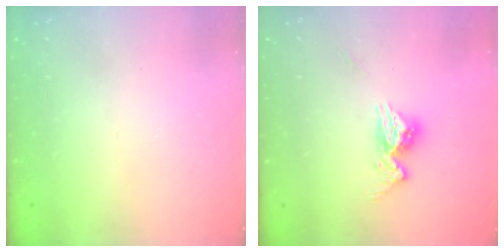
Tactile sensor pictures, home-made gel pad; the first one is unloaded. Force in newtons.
{"total": 9.4, "press": 9.4, "slide": 0.8}